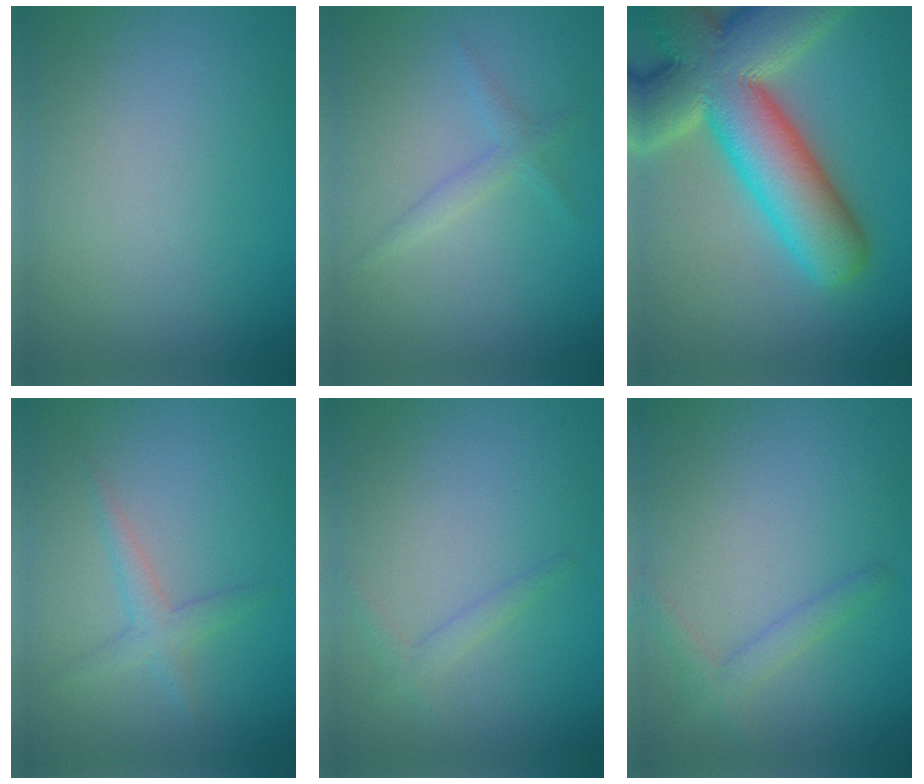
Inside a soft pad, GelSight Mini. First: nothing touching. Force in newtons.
{"total": 1.4, "press": 1.4, "slide": 0.1}
{"total": 14.9, "press": 14.8, "slide": 1.1}
{"total": 1.9, "press": 1.9, "slide": 0.0}
{"total": 1.1, "press": 1.1, "slide": 0.1}
{"total": 1.8, "press": 1.7, "slide": 0.1}